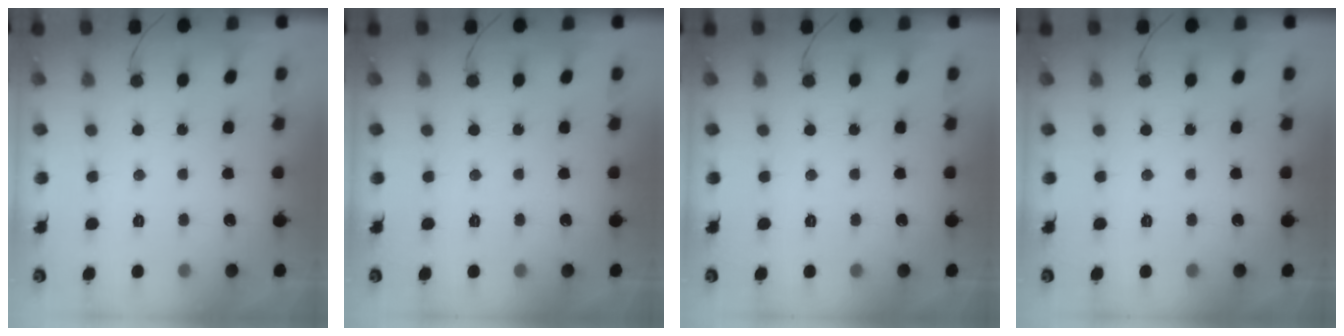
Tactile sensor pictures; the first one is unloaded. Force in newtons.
{"total": 0.0}
{"total": 0.0}
{"total": 0.0}